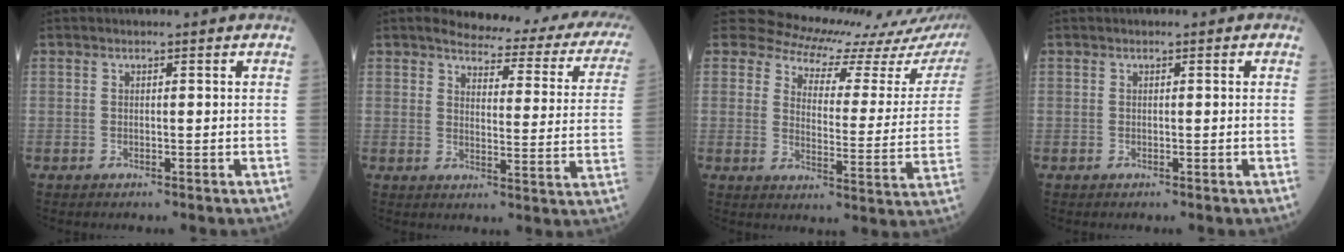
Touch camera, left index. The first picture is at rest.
{"total": 18.1, "force": [16.4, 3.8, 6.7], "torque": [-0.058, -0.064, 0.162]}
{"total": 17.9, "force": [16.4, 5.6, 4.7], "torque": [-0.048, -0.061, 0.165]}
{"total": 0.0}